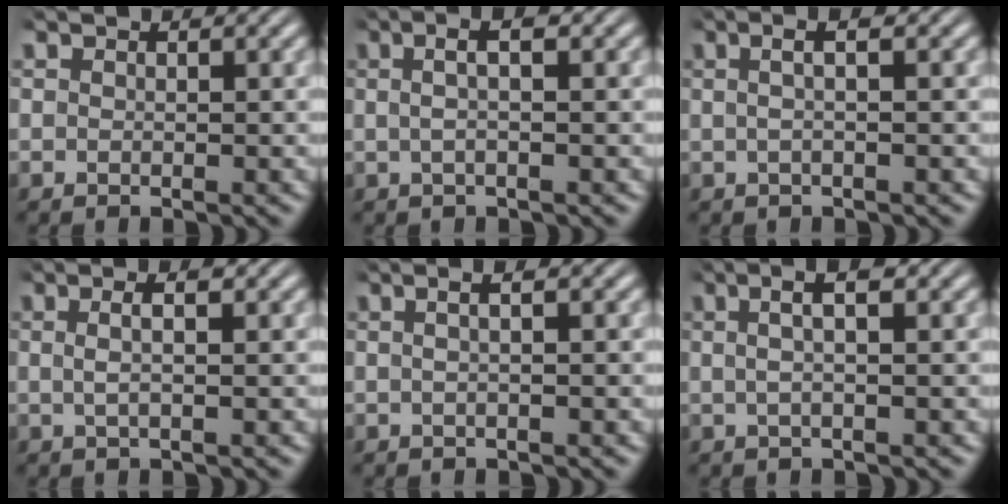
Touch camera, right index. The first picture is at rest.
{"total": 3.5, "force": [1.0, 0.8, 3.2], "torque": [-0.046, 0.020, 0.010]}
{"total": 2.8, "force": [0.7, 0.4, 2.6], "torque": [-0.035, 0.018, 0.005]}
{"total": 2.4, "force": [0.3, 0.4, 2.4], "torque": [-0.041, 0.001, 0.007]}
{"total": 2.1, "force": [0.4, 0.2, 2.0], "torque": [-0.024, 0.012, 0.000]}
{"total": 3.9, "force": [1.6, 0.8, 3.5], "torque": [-0.051, 0.023, 0.018]}